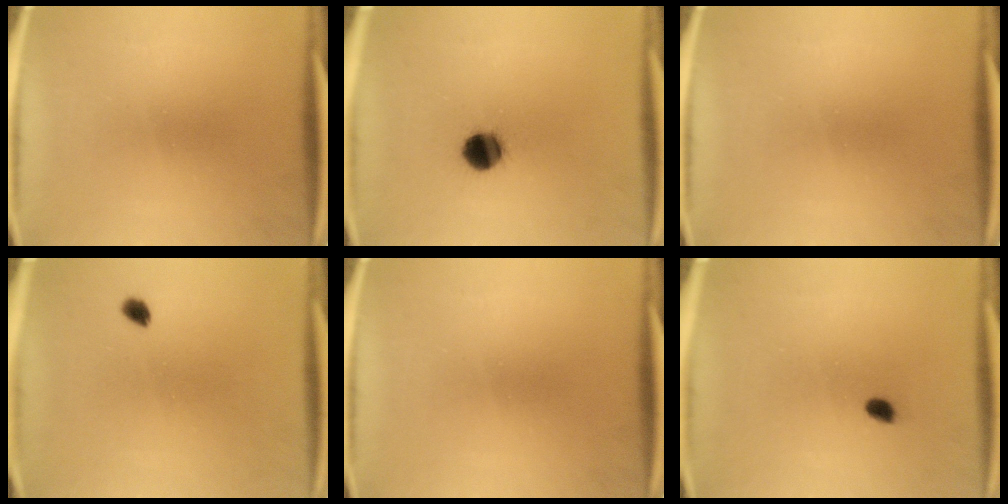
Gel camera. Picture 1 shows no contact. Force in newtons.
{"total": 7.1}
{"total": 0.0}
{"total": 1.7}
{"total": 0.0}
{"total": 1.6}